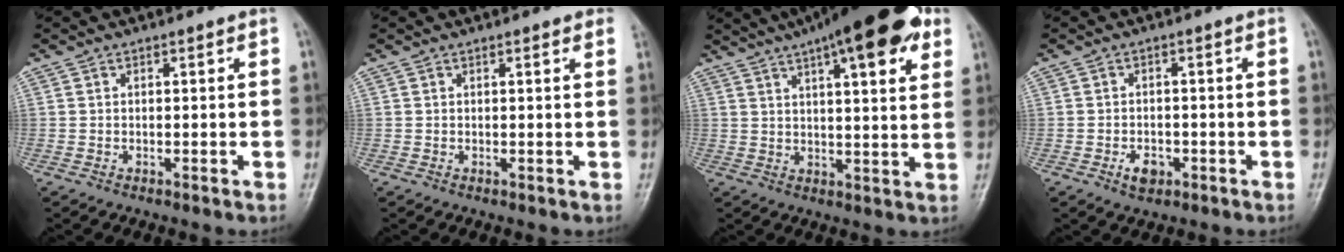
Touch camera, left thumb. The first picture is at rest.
{"total": 1.4, "force": [0.9, 0.4, 1.0], "torque": [-0.006, 0.001, 0.006]}
{"total": 19.6, "force": [10.9, 5.7, 15.3], "torque": [-0.212, -0.002, 0.154]}
{"total": 3.6, "force": [-1.6, 2.4, 2.1], "torque": [-0.027, 0.009, -0.026]}